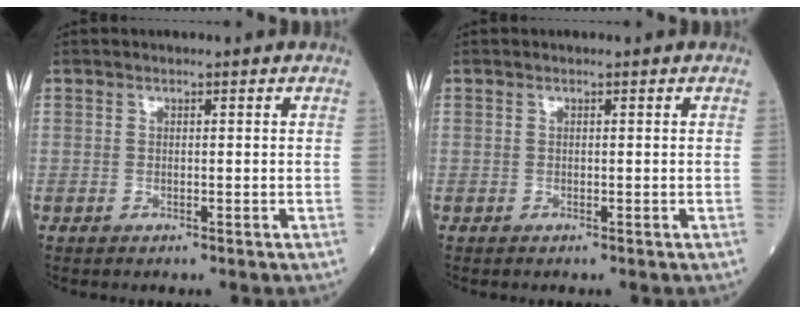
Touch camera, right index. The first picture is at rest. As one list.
[{"total": 0.0}]